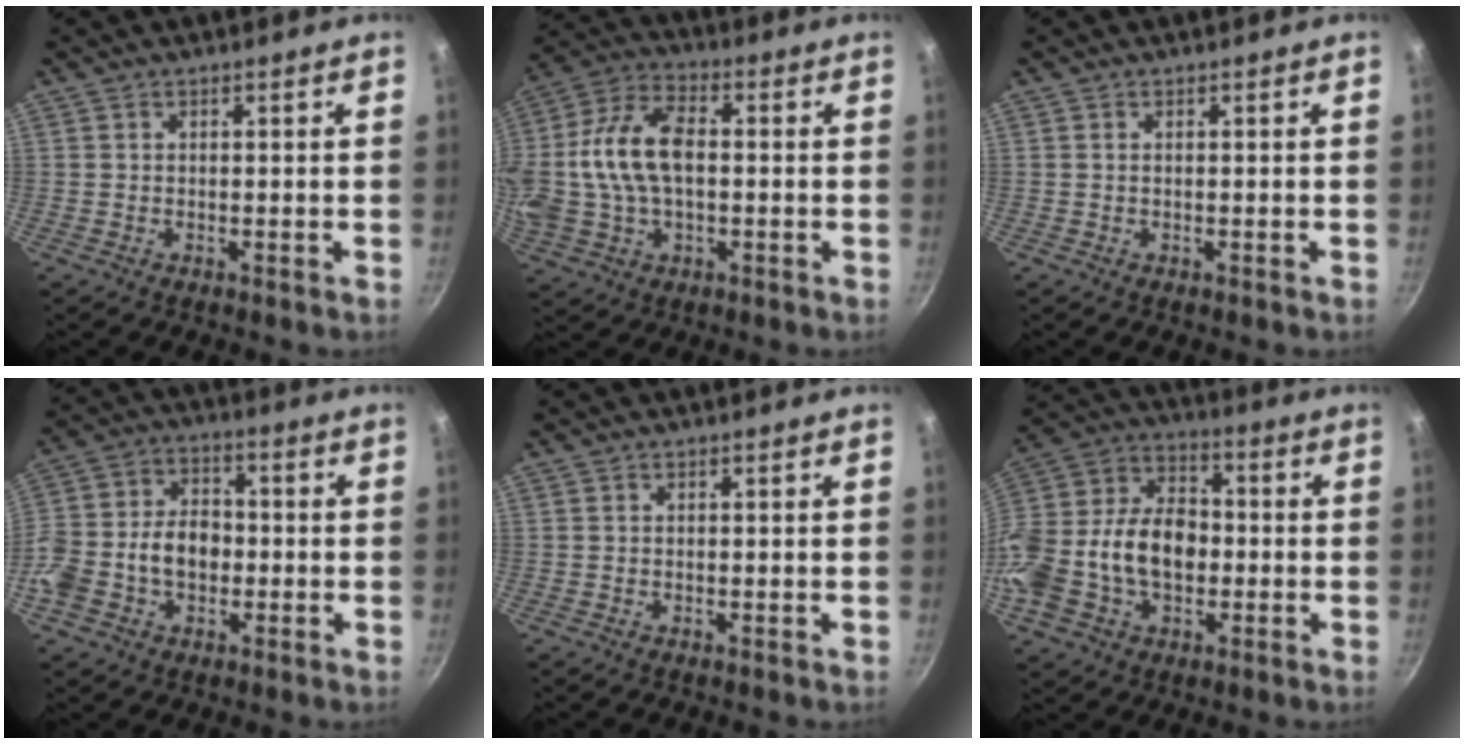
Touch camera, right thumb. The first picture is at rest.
{"total": 17.1, "force": [0.4, 10.4, 13.6], "torque": [-0.289, 0.027, 0.008]}
{"total": 0.0}
{"total": 14.4, "force": [-2.7, 10.1, 9.9], "torque": [-0.186, 0.036, -0.052]}
{"total": 0.0}
{"total": 22.1, "force": [-3.4, 15.0, 15.9], "torque": [-0.334, 0.029, -0.060]}